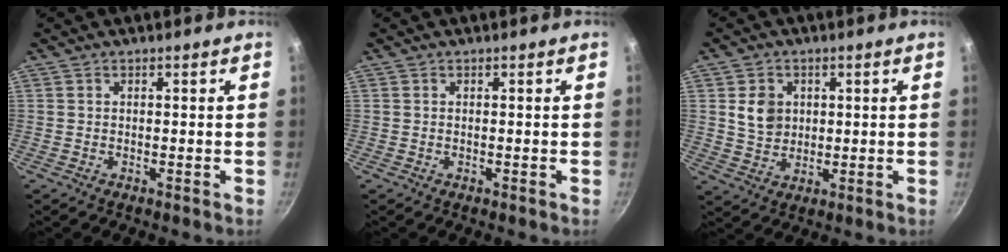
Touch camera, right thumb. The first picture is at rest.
{"total": 0.0}
{"total": 6.5, "force": [1.4, 5.4, 3.3], "torque": [-0.035, -0.006, 0.029]}